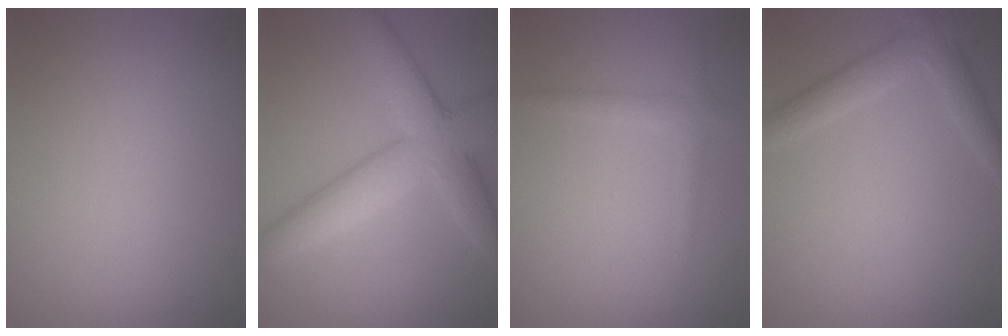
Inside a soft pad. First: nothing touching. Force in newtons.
{"total": 6.4, "press": 6.4, "slide": 0.1}
{"total": 1.3, "press": 1.3, "slide": 0.0}
{"total": 3.0, "press": 3.0, "slide": 0.1}